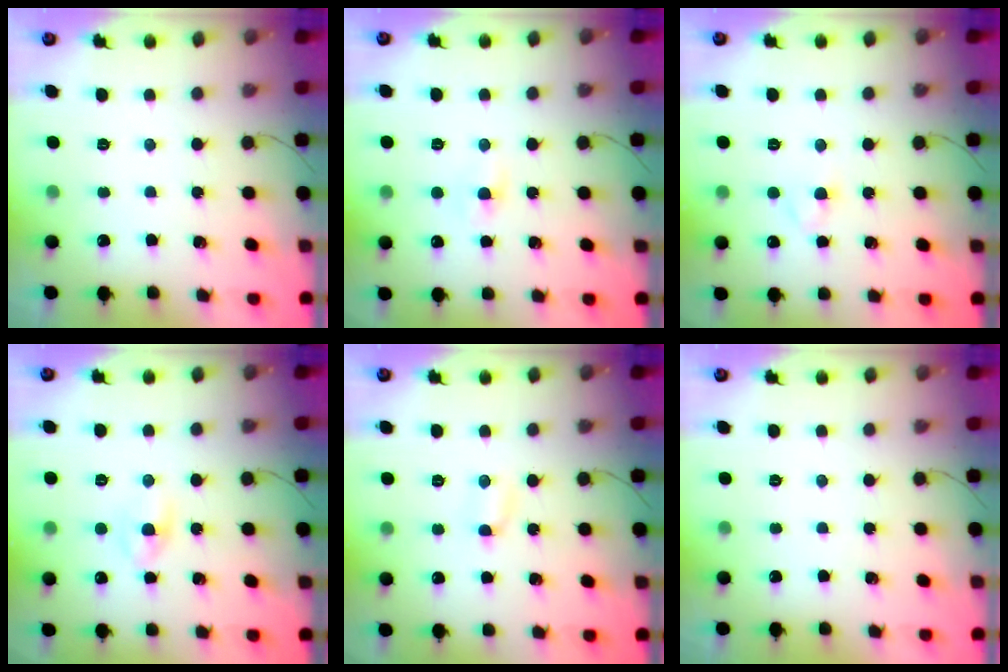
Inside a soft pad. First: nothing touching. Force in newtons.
{"total": 3.1, "press": 2.8, "slide": 1.4}
{"total": 2.5, "press": 2.3, "slide": 1.0}
{"total": 3.1, "press": 2.8, "slide": 1.2}
{"total": 2.7, "press": 2.6, "slide": 0.8}
{"total": 0.0}